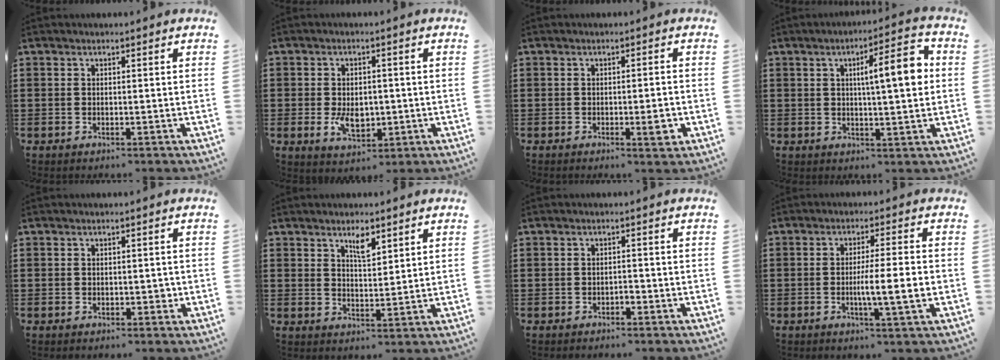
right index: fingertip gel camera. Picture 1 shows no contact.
{"total": 4.8, "force": [-0.7, 3.1, 3.6], "torque": [-0.068, -0.001, -0.014]}
{"total": 3.0, "force": [-1.0, 0.5, 2.8], "torque": [-0.045, -0.002, -0.015]}
{"total": 8.4, "force": [1.8, 1.3, 8.1], "torque": [-0.132, -0.007, 0.021]}
{"total": 1.4, "force": [-0.2, 0.8, 1.2], "torque": [-0.021, 0.004, -0.004]}
{"total": 3.6, "force": [2.5, 1.1, 2.3], "torque": [-0.035, -0.003, 0.042]}
{"total": 1.1, "force": [-0.7, 0.4, 0.8], "torque": [-0.018, -0.003, -0.013]}
{"total": 5.8, "force": [-1.2, -0.1, 5.7], "torque": [-0.099, -0.007, -0.024]}